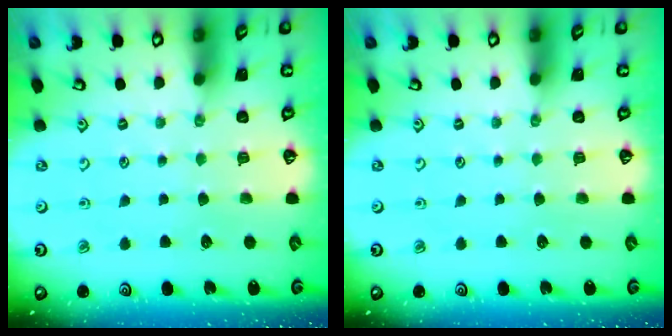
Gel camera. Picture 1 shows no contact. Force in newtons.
{"total": 0.0}